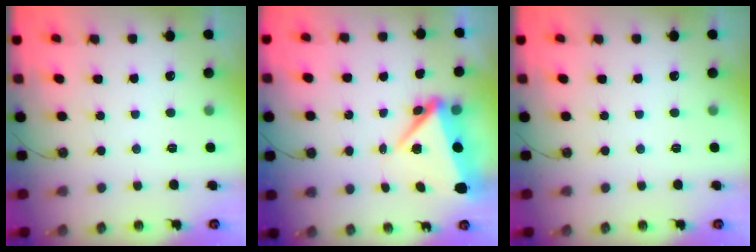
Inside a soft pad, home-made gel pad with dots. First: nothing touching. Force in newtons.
{"total": 7.4, "press": 7.1, "slide": 2.1}
{"total": 0.0}